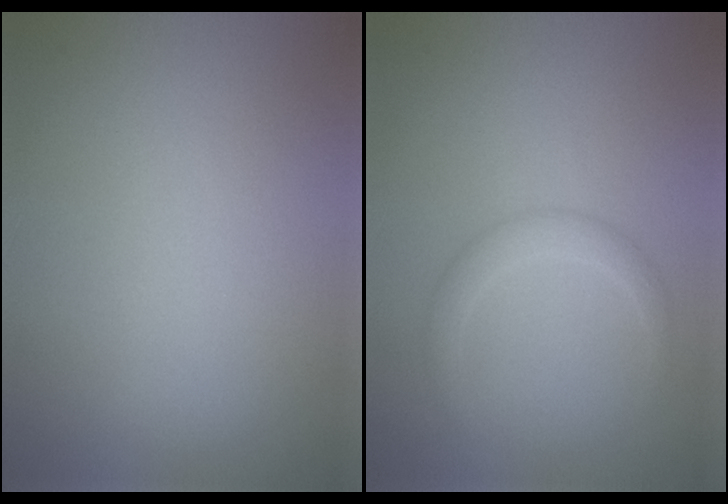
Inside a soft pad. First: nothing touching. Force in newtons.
{"total": 1.7, "press": 1.7, "slide": 0.1}